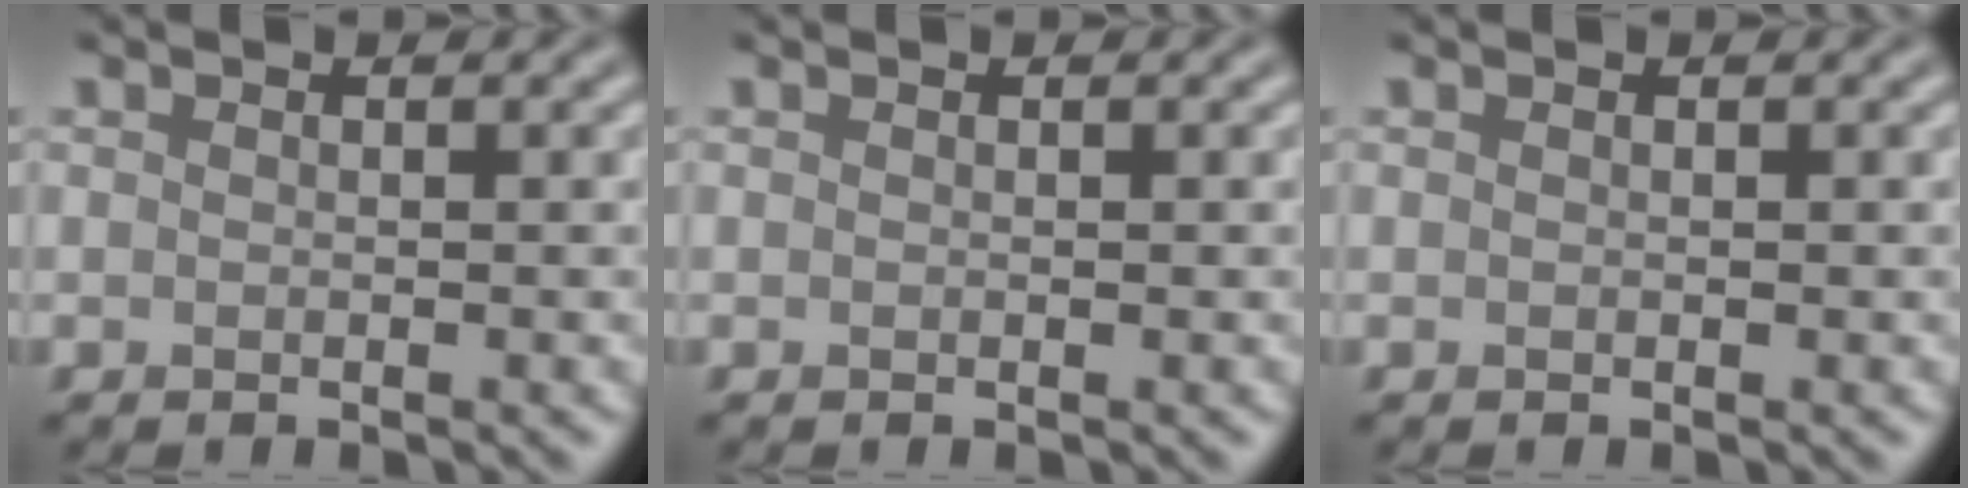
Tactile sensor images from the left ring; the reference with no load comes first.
{"total": 0.0}
{"total": 0.0}